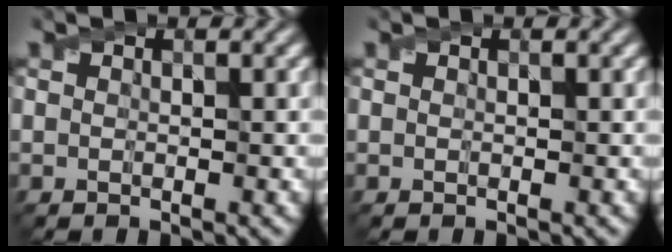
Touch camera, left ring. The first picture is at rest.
{"total": 0.0}